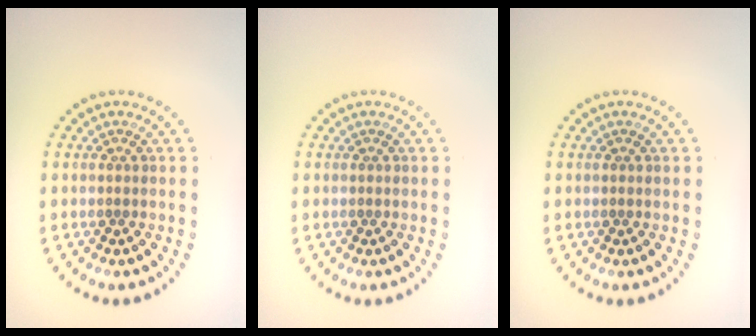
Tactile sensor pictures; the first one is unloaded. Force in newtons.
{"total": 0.0}
{"total": 0.0}